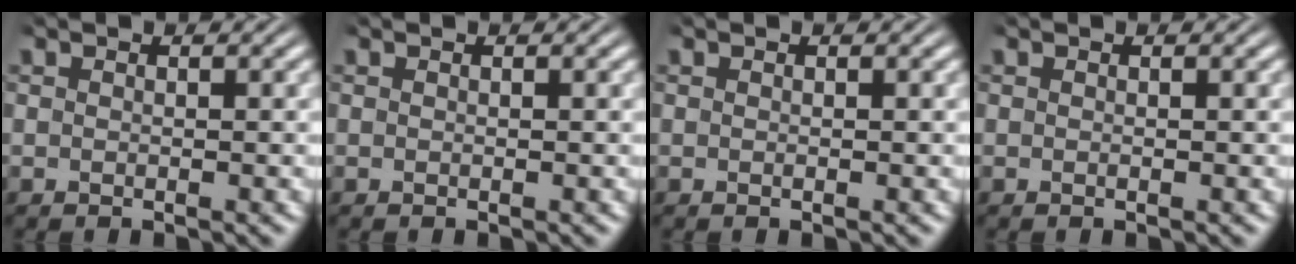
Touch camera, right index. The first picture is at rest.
{"total": 0.0}
{"total": 0.0}
{"total": 0.0}